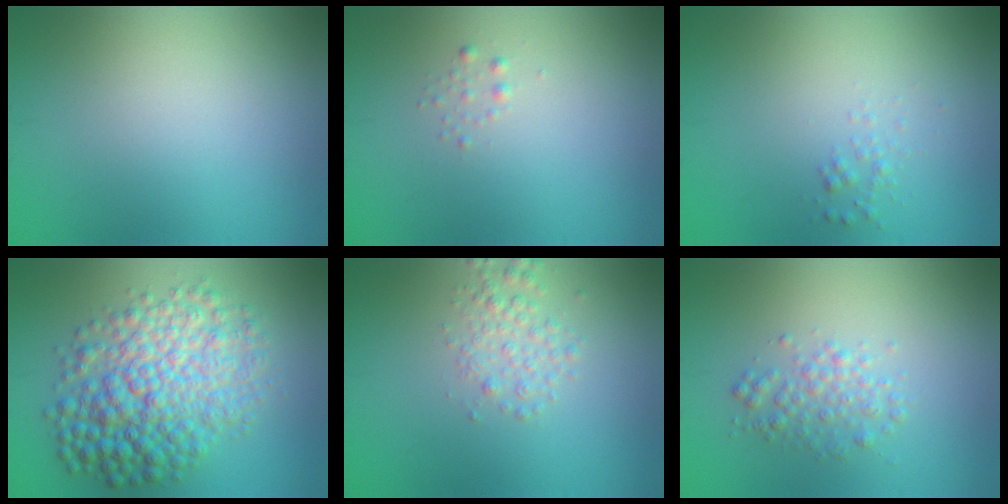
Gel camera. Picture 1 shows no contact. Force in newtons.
{"total": 0.6, "press": 0.6, "slide": 0.1}
{"total": 0.8, "press": 0.8, "slide": 0.0}
{"total": 8.4, "press": 8.4, "slide": 0.0}
{"total": 2.1, "press": 2.1, "slide": 0.1}
{"total": 2.0, "press": 2.0, "slide": 0.0}